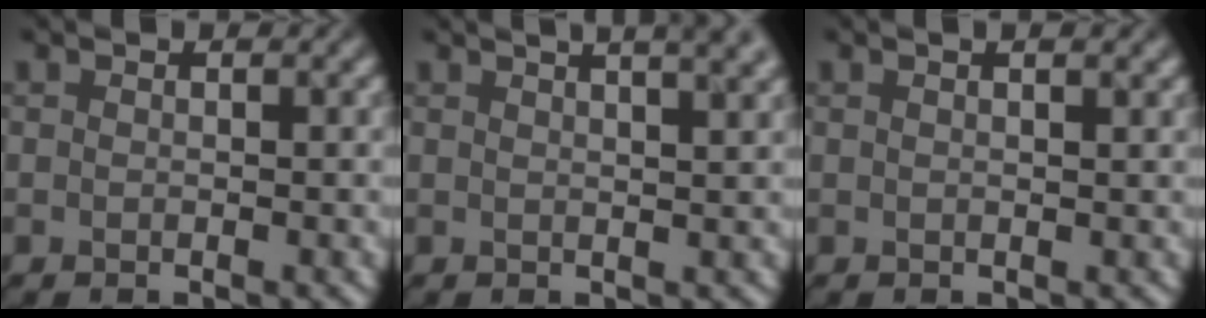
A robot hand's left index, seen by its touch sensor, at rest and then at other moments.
{"total": 8.6, "force": [5.2, 3.8, 5.7], "torque": [-0.012, 0.059, 0.024]}
{"total": 2.9, "force": [1.8, 1.2, 2.0], "torque": [-0.008, 0.008, -0.001]}